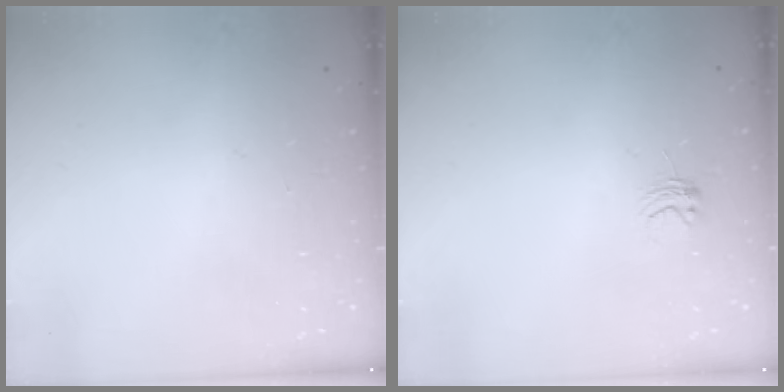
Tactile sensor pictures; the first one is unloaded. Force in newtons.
{"total": 3.5, "press": 3.4, "slide": 0.4}